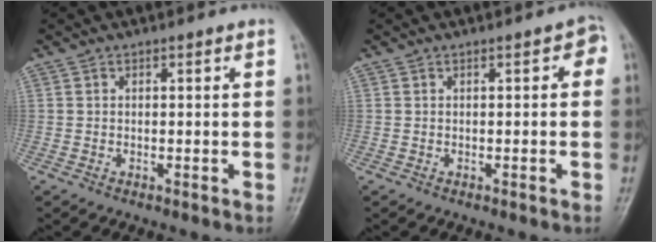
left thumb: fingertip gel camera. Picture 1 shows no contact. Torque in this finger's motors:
{"motor_torque": [0.30, 0.49, 0.37, 0.17, 0.00]}